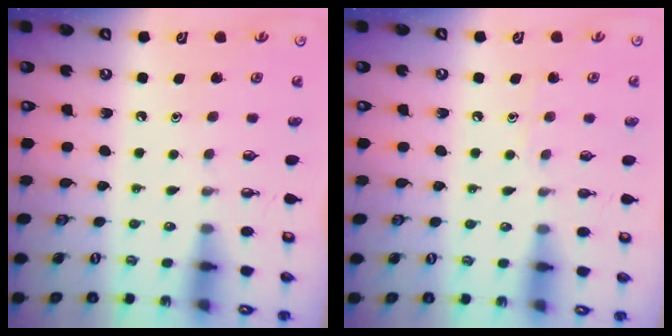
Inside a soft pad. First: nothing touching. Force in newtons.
{"total": 4.6, "press": 4.5, "slide": 0.5}